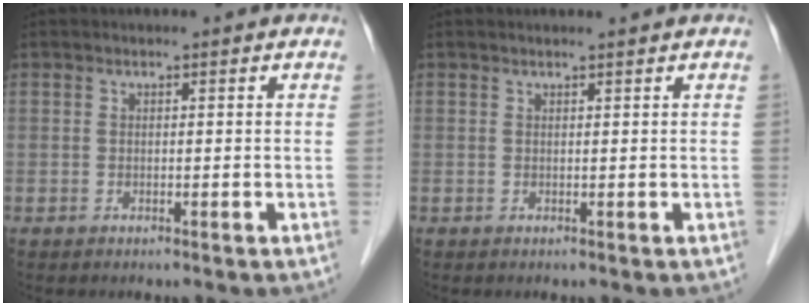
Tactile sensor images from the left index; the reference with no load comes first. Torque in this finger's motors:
{"motor_torque": [0.03, -0.07, -0.07, -0.03]}